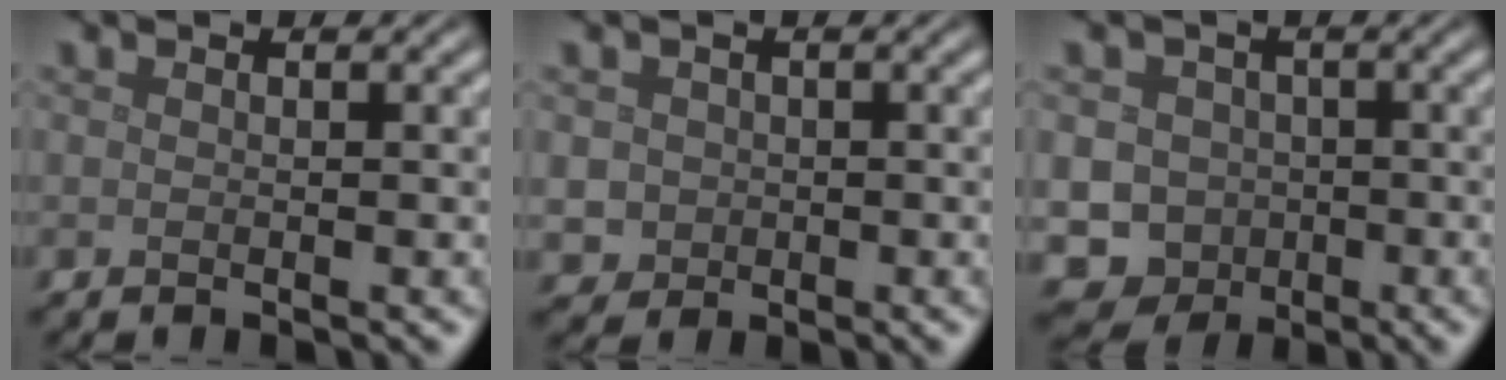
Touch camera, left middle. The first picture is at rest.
{"total": 1.9, "force": [-0.1, 1.9, 0.3], "torque": [0.000, -0.002, 0.003]}
{"total": 9.5, "force": [-3.1, 8.7, 2.4], "torque": [-0.029, -0.009, -0.084]}